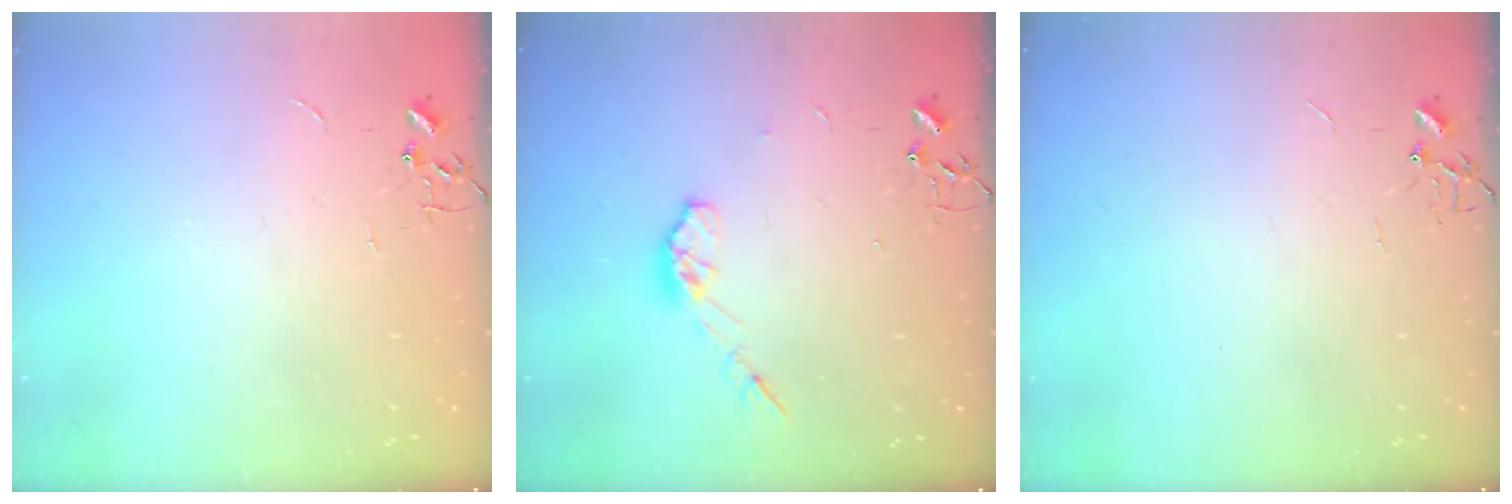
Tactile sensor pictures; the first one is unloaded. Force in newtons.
{"total": 7.1, "press": 7.1, "slide": 0.5}
{"total": 0.0}